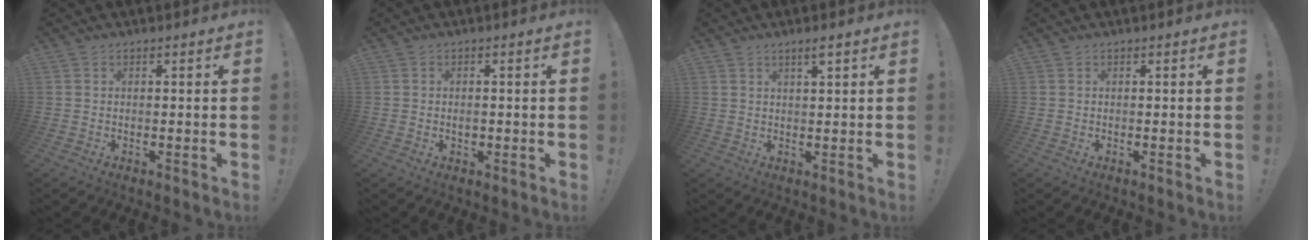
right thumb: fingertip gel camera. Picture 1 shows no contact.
{"total": 1.0, "force": [-0.2, 0.8, 0.6], "torque": [-0.005, -0.001, -0.004]}
{"total": 2.7, "force": [1.7, 0.0, 2.1], "torque": [-0.030, -0.008, 0.024]}
{"total": 0.0}